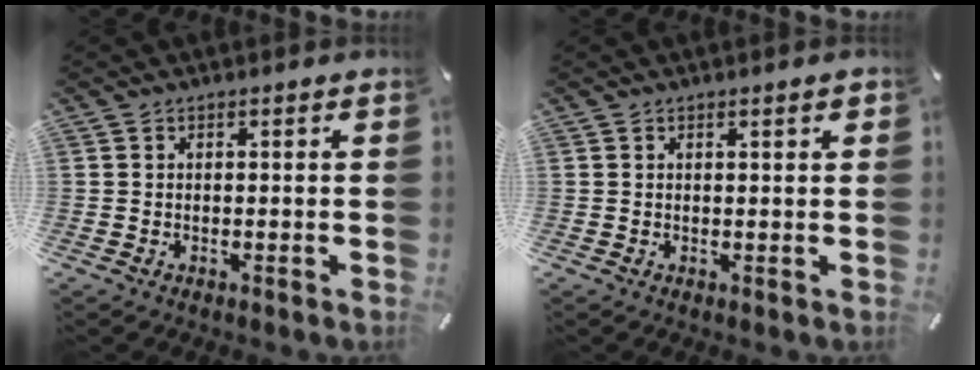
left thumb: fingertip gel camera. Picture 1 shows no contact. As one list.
[{"total": 1.3, "force": [0.6, 0.2, 1.2], "torque": [-0.024, 0.001, 0.010]}]